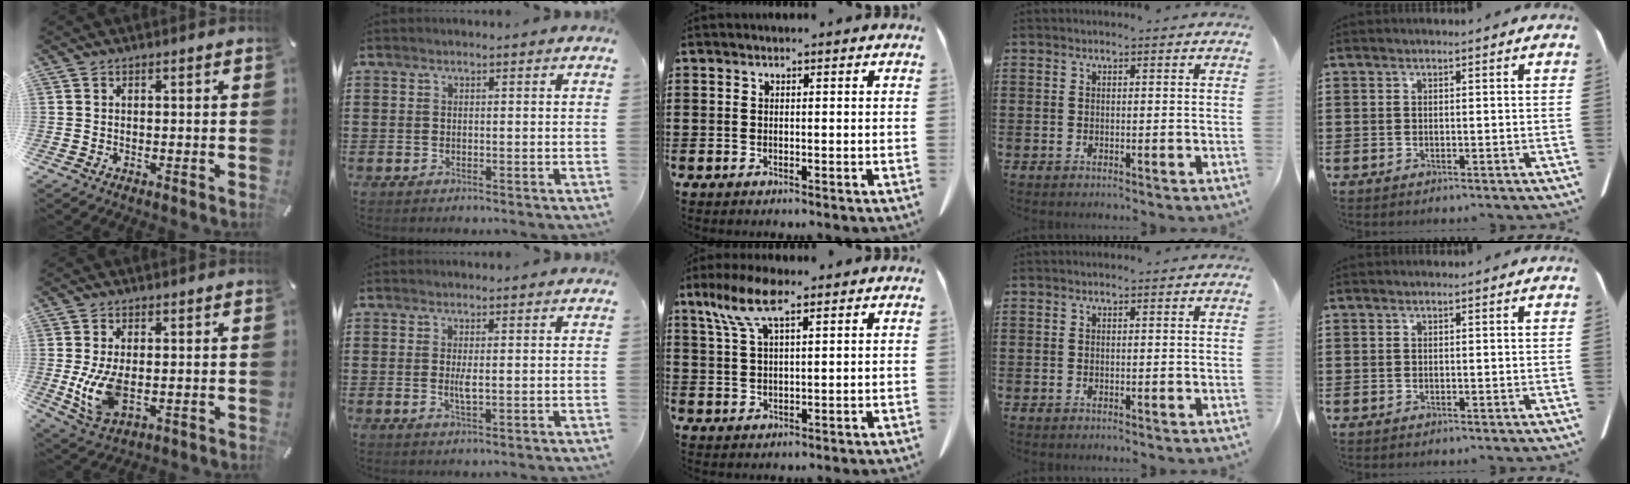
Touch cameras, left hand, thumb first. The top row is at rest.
{"thumb": {"total": 8.9, "force": [-0.4, 5.1, 7.3], "torque": [-0.163, -0.010, -0.007]}, "index": {"total": 2.0, "force": [0.0, 0.4, 1.9], "torque": [-0.044, -0.006, -0.003]}, "middle": {"total": 7.4, "force": [4.5, 2.0, 5.6], "torque": [-0.127, 0.000, 0.077]}}